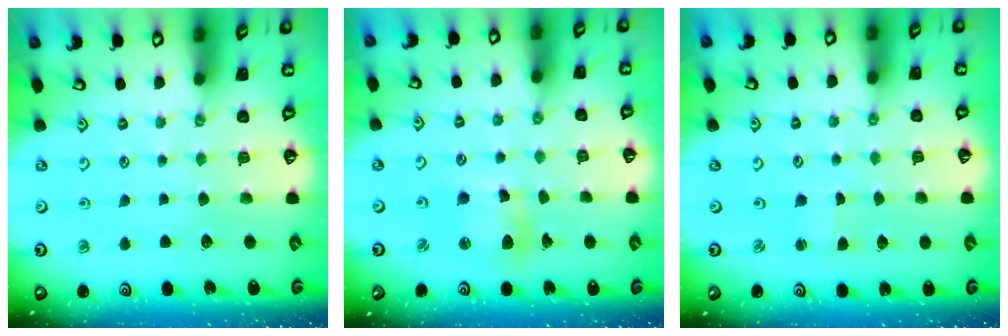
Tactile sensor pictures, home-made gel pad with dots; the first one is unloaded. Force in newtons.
{"total": 9.1, "press": 9.0, "slide": 0.8}
{"total": 1.6, "press": 1.6, "slide": 0.3}